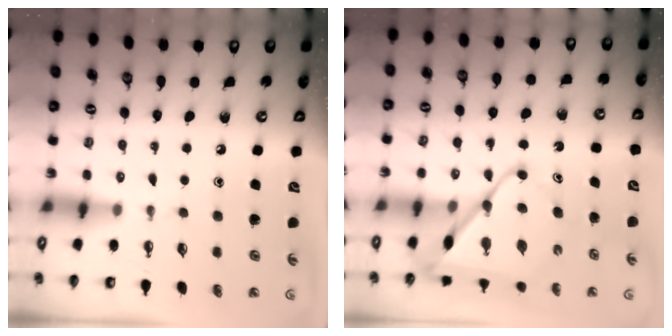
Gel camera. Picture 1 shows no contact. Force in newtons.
{"total": 12.5, "press": 12.5, "slide": 1.1}